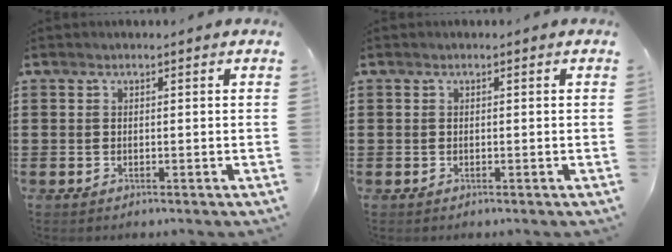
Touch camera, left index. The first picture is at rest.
{"total": 0.0}